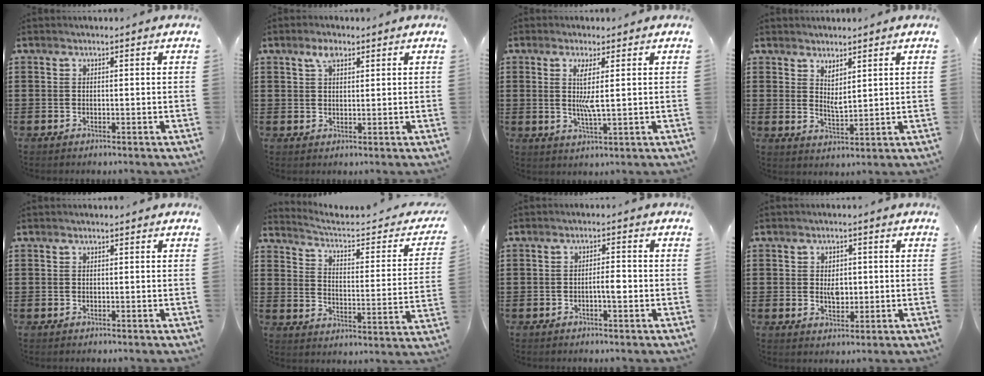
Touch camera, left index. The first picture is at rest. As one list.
[{"total": 2.4, "force": [1.6, 1.2, 1.3], "torque": [-0.022, 0.001, 0.027]}, {"total": 4.6, "force": [1.0, 0.3, 4.5], "torque": [-0.088, -0.004, 0.014]}, {"total": 2.9, "force": [2.3, 0.7, 1.5], "torque": [-0.034, -0.004, 0.043]}, {"total": 0.0}, {"total": 2.9, "force": [2.5, 0.5, 1.5], "torque": [-0.048, -0.025, 0.030]}, {"total": 2.9, "force": [-0.8, 0.7, 2.7], "torque": [-0.049, 0.004, -0.017]}, {"total": 3.5, "force": [0.2, 2.3, 2.6], "torque": [-0.038, 0.001, 0.000]}]